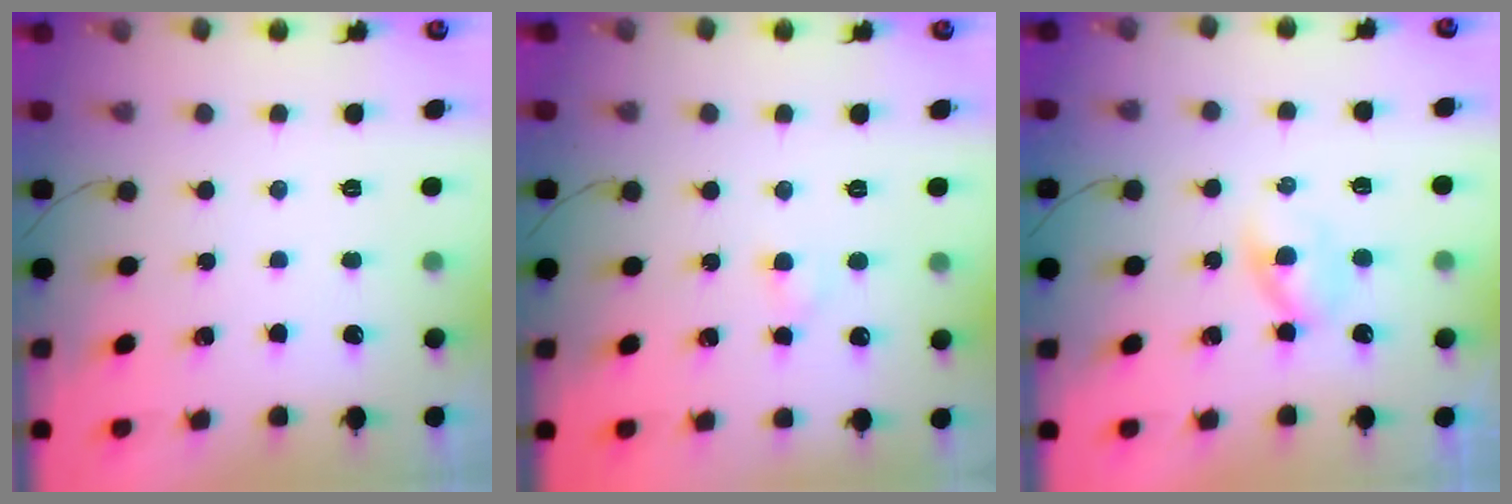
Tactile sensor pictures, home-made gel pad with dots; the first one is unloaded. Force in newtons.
{"total": 2.7, "press": 2.4, "slide": 1.1}
{"total": 3.4, "press": 3.2, "slide": 1.1}